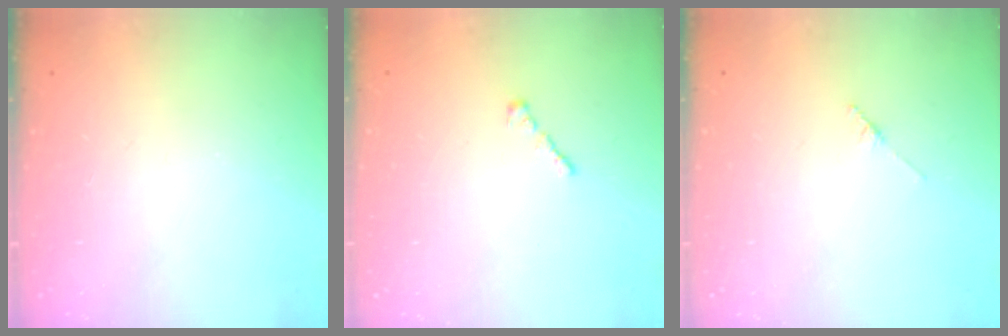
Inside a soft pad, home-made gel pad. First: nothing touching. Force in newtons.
{"total": 1.4, "press": 1.3, "slide": 0.5}
{"total": 1.7, "press": 1.6, "slide": 0.2}